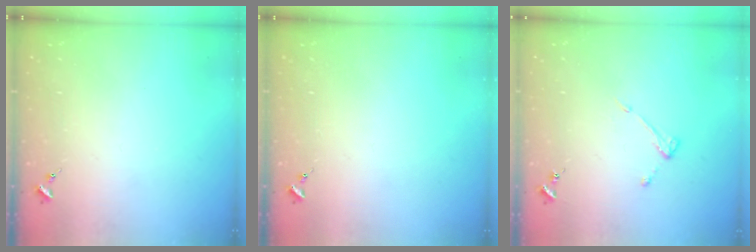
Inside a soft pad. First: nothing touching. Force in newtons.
{"total": 0.0}
{"total": 4.0, "press": 4.0, "slide": 0.5}